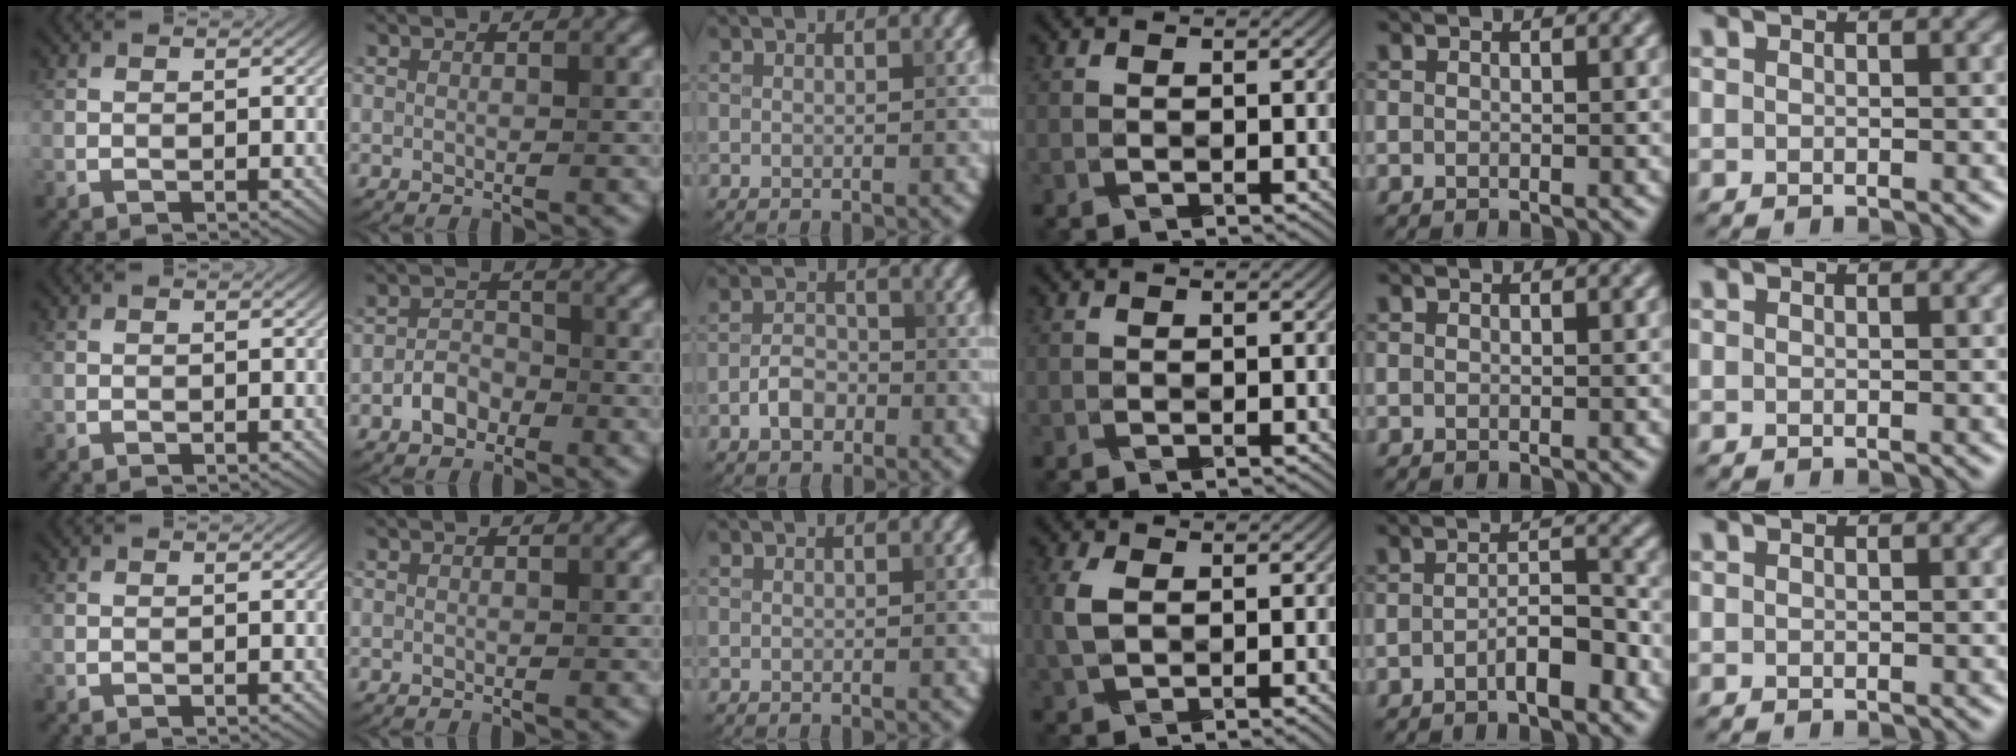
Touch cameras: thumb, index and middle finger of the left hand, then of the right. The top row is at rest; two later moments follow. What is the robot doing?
{"motion": "fold", "object": "apron"}